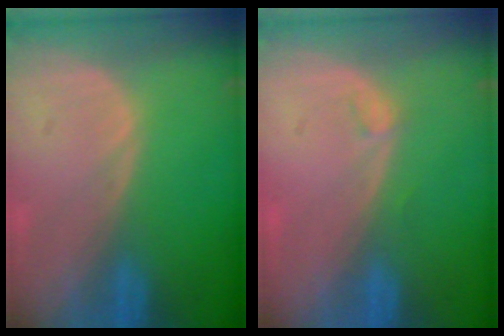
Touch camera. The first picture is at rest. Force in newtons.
{"total": 1.0, "press": 0.9, "slide": 0.3}